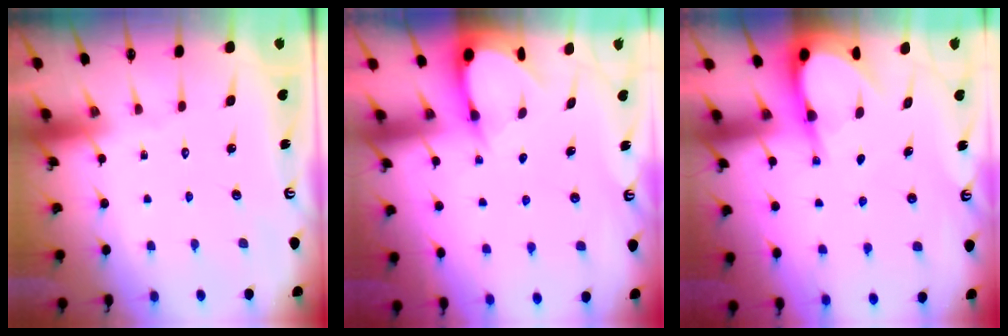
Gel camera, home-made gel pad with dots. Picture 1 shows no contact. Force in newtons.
{"total": 3.3, "press": 3.3, "slide": 0.3}
{"total": 5.2, "press": 5.1, "slide": 0.7}